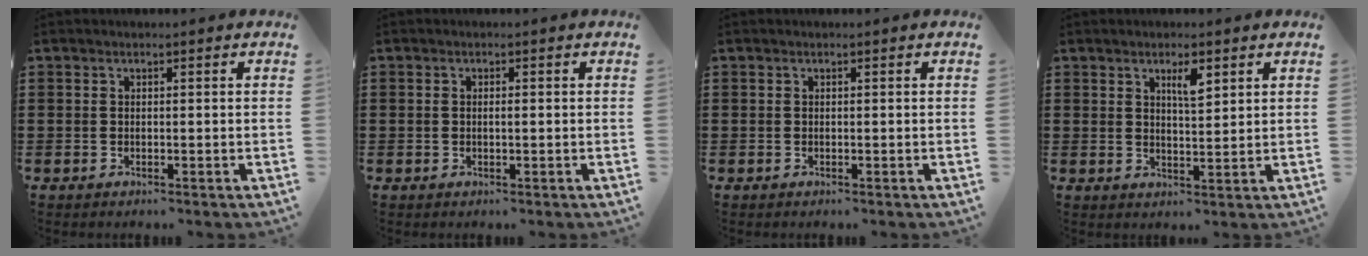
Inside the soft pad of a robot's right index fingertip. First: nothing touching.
{"total": 1.0, "force": [0.0, 0.3, 0.9], "torque": [-0.019, 0.000, 0.000]}
{"total": 0.0}
{"total": 3.2, "force": [1.9, 0.8, 2.5], "torque": [-0.045, 0.002, 0.030]}